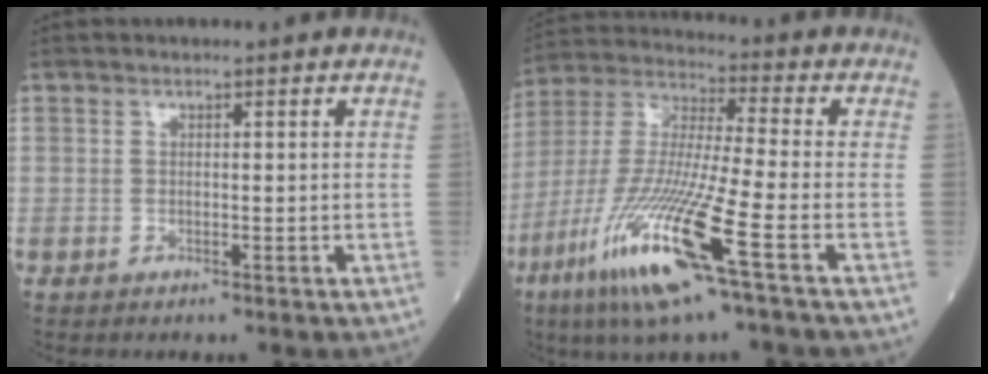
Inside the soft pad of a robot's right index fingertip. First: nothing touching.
{"total": 17.9, "force": [-8.3, 0.4, 15.8], "torque": [-0.354, -0.042, -0.164]}